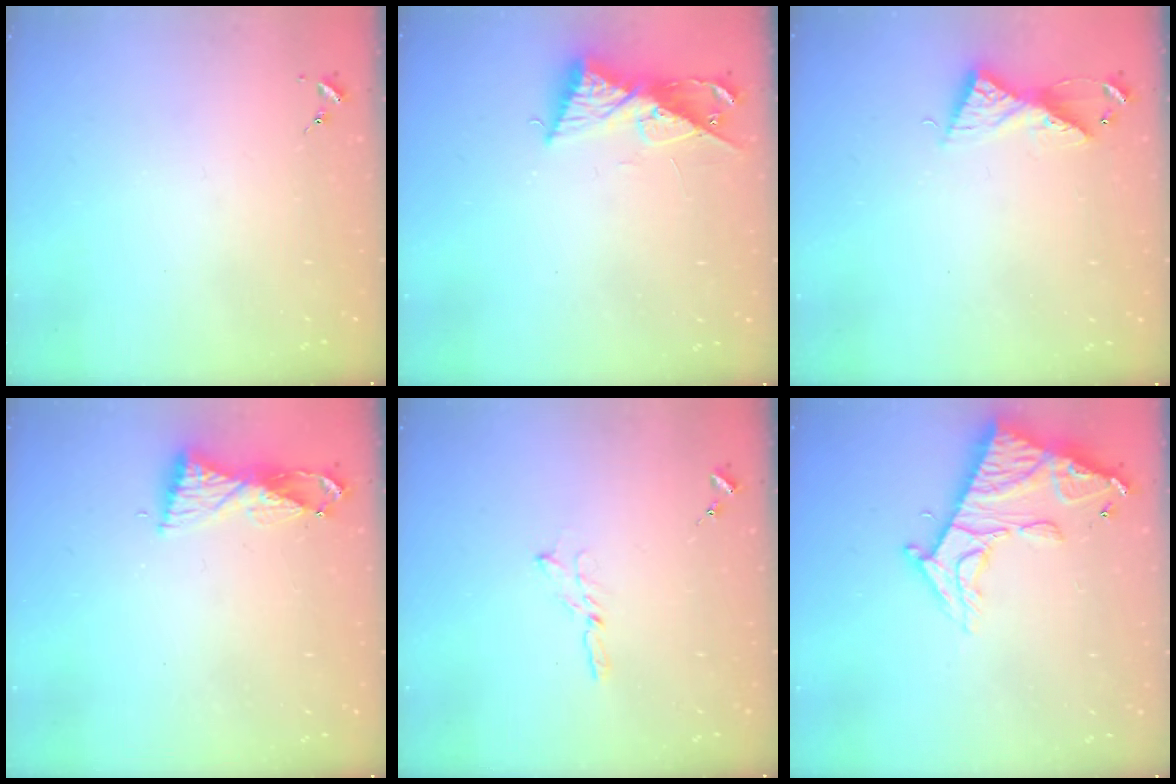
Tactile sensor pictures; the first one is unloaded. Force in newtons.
{"total": 9.7, "press": 9.7, "slide": 0.6}
{"total": 8.4, "press": 8.4, "slide": 0.3}
{"total": 7.4, "press": 7.3, "slide": 0.9}
{"total": 4.0, "press": 4.0, "slide": 0.2}
{"total": 15.7, "press": 15.7, "slide": 1.5}